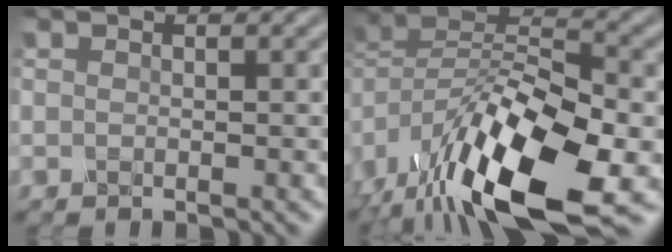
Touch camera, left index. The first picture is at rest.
{"total": 15.0, "force": [-8.2, 6.2, 11.0], "torque": [-0.201, -0.015, -0.141]}